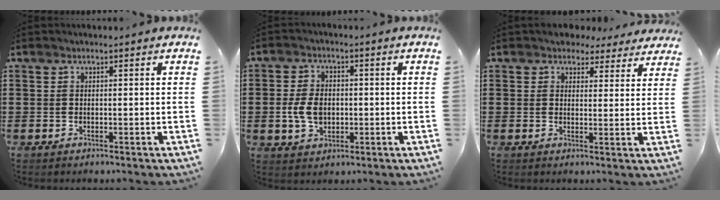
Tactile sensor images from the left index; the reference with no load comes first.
{"total": 5.7, "force": [-0.5, 3.9, 4.1], "torque": [-0.102, 0.002, -0.015]}
{"total": 3.8, "force": [3.4, 1.6, 0.7], "torque": [-0.020, -0.004, 0.062]}